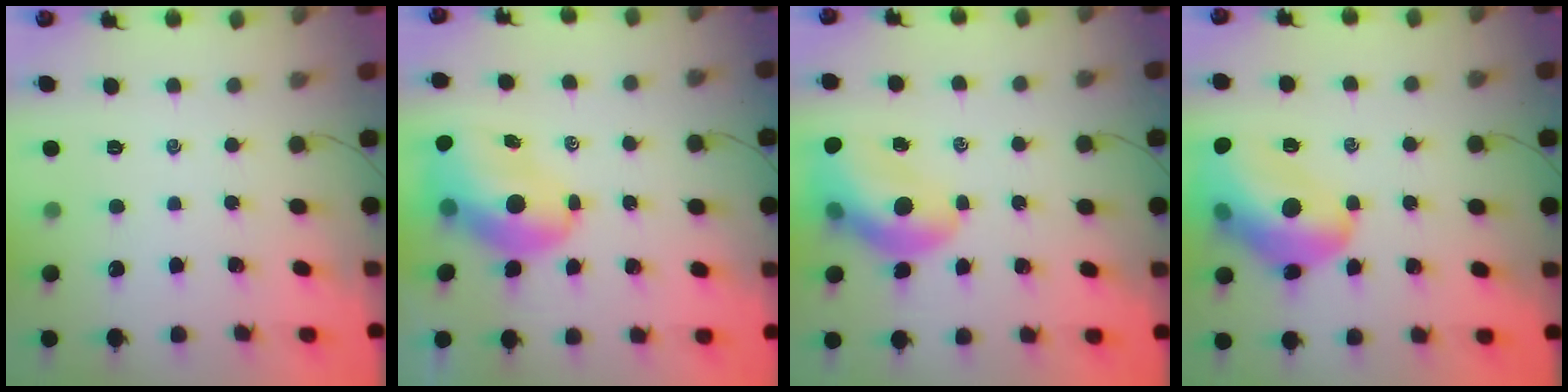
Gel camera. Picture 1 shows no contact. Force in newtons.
{"total": 9.4, "press": 9.1, "slide": 2.6}
{"total": 13.7, "press": 13.2, "slide": 3.8}
{"total": 19.3, "press": 18.8, "slide": 4.1}